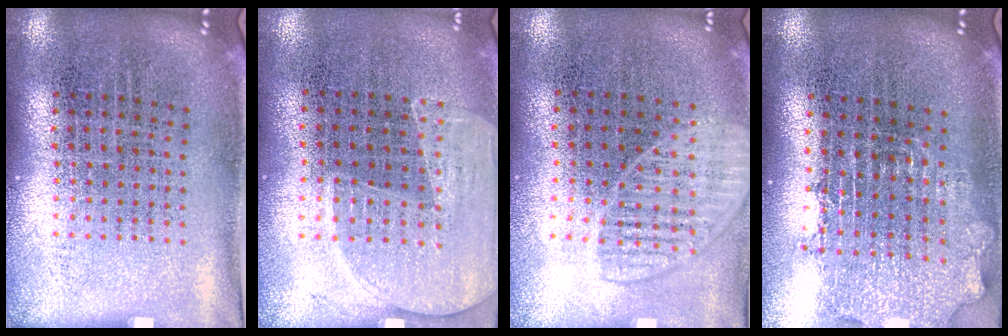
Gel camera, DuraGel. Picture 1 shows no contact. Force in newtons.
{"total": 1.6, "press": 1.4, "slide": 0.8}
{"total": 1.4, "press": 1.3, "slide": 0.6}
{"total": 2.0, "press": 1.6, "slide": 1.2}